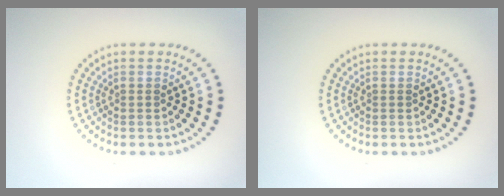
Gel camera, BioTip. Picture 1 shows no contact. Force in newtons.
{"total": 0.0}